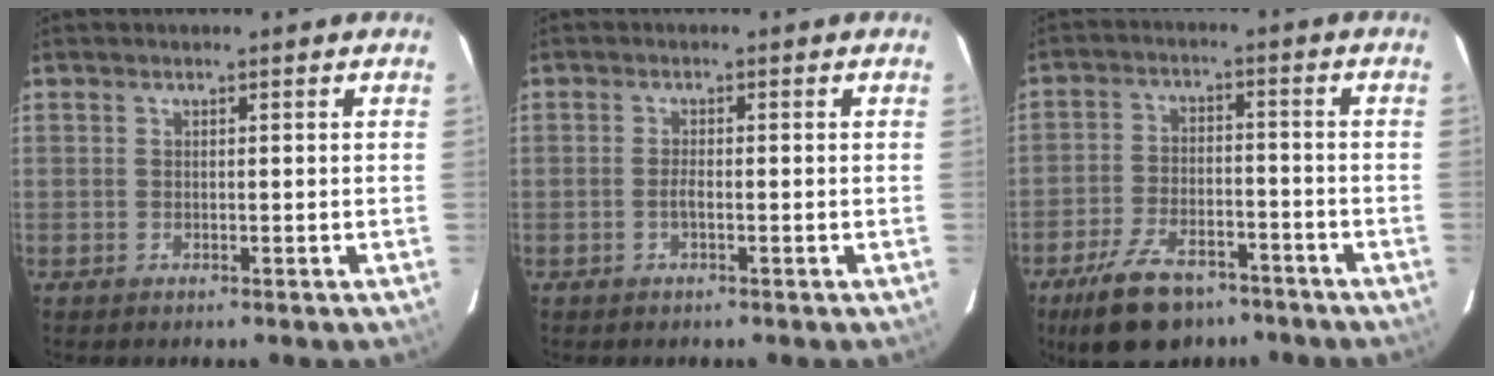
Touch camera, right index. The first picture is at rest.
{"total": 1.2, "force": [-0.5, 0.2, 1.1], "torque": [-0.023, 0.000, -0.011]}
{"total": 13.4, "force": [-9.5, 6.4, 6.9], "torque": [-0.156, -0.003, -0.154]}